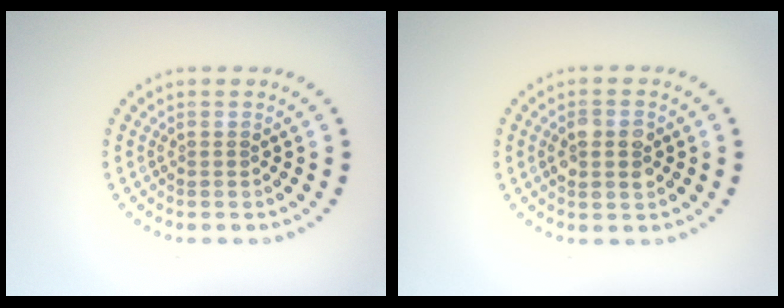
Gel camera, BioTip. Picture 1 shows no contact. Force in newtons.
{"total": 2.8, "press": 2.8, "slide": 0.2}